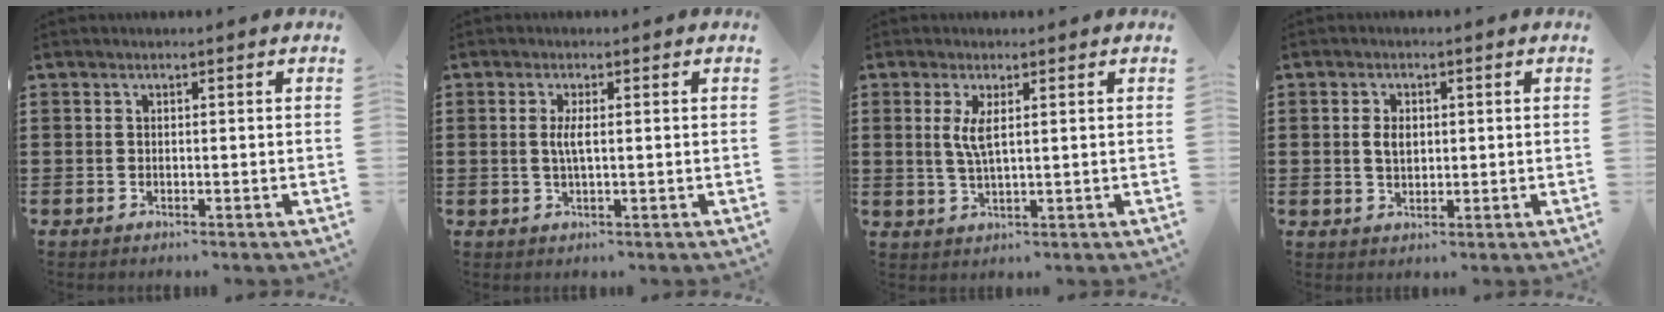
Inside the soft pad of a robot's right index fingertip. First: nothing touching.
{"total": 2.5, "force": [0.1, 0.3, 2.4], "torque": [-0.048, -0.006, 0.001]}
{"total": 3.5, "force": [1.0, 0.6, 3.3], "torque": [-0.069, -0.001, 0.017]}
{"total": 2.9, "force": [0.3, 1.8, 2.3], "torque": [-0.041, 0.003, 0.003]}